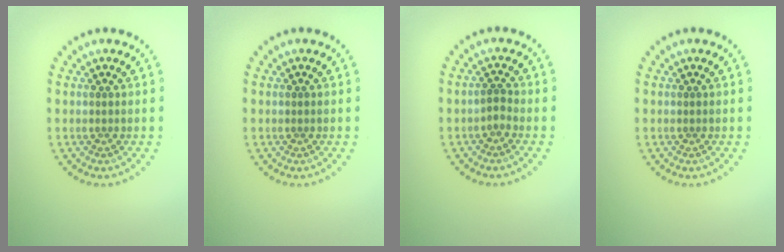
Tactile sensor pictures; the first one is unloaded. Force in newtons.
{"total": 0.0}
{"total": 0.9, "press": 0.8, "slide": 0.5}
{"total": 0.0}